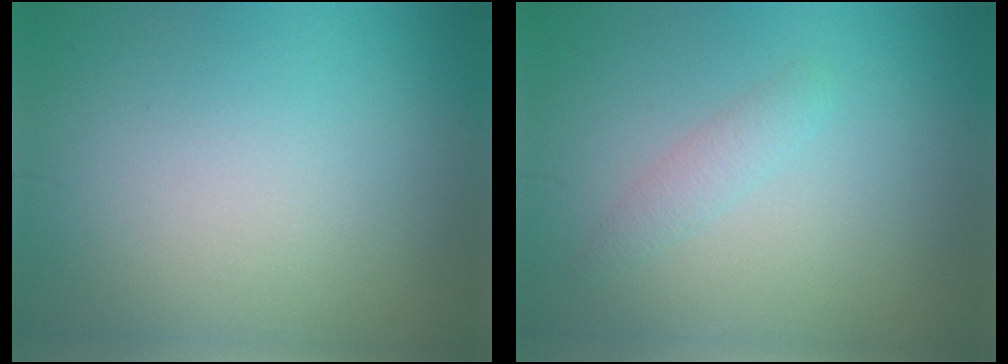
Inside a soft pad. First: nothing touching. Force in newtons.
{"total": 1.4, "press": 1.4, "slide": 0.0}